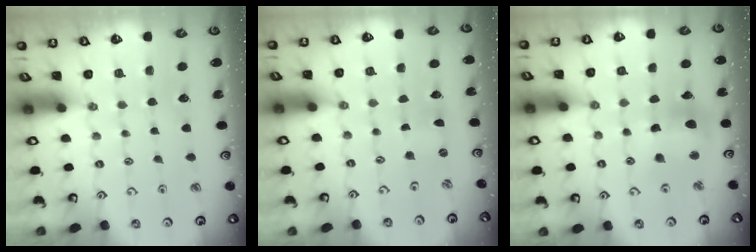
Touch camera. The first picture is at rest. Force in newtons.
{"total": 0.0}
{"total": 11.9, "press": 11.8, "slide": 1.5}